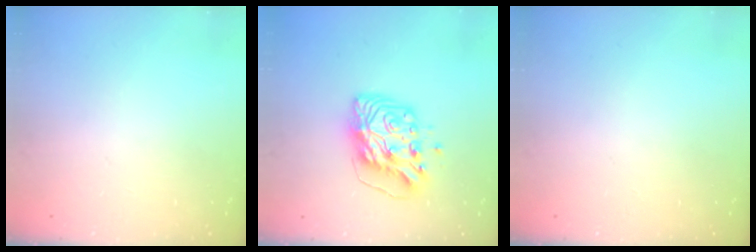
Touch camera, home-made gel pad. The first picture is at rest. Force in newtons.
{"total": 10.0, "press": 9.9, "slide": 1.4}
{"total": 0.0}